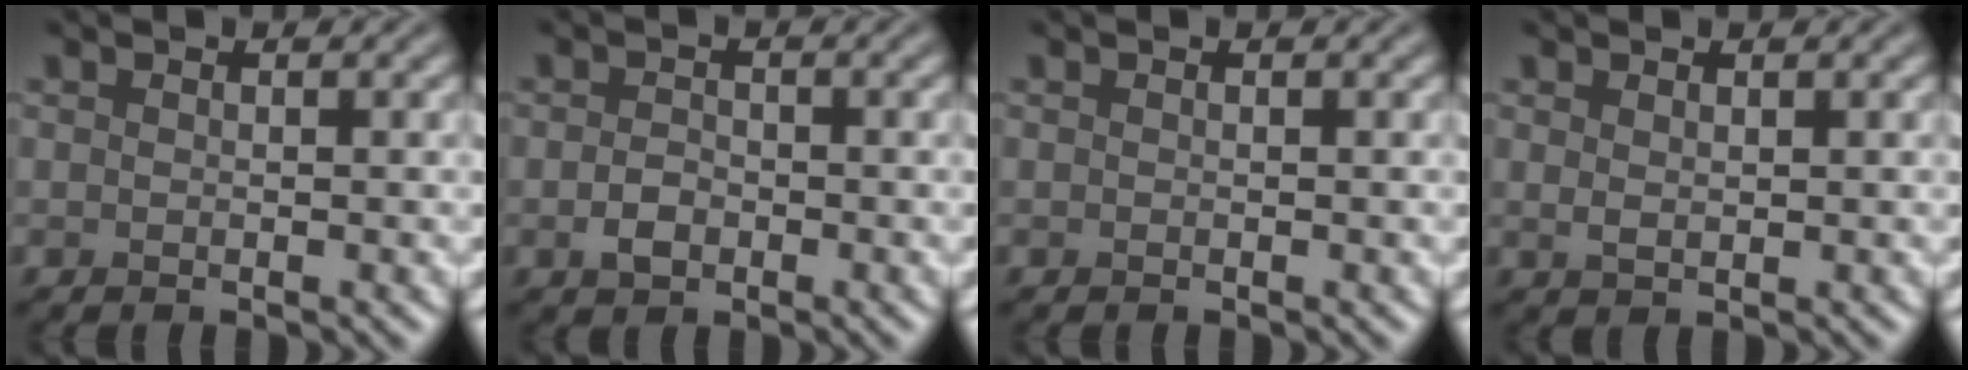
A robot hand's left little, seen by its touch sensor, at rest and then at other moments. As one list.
[{"total": 1.9, "force": [-0.6, 1.3, 1.2], "torque": [-0.025, -0.002, -0.015]}, {"total": 0.0}, {"total": 1.0, "force": [0.6, 0.4, 0.7], "torque": [-0.016, -0.002, 0.014]}]